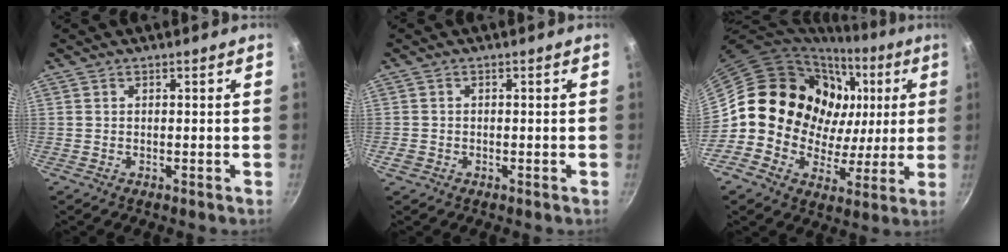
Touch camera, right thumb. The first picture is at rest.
{"total": 1.7, "force": [-0.7, 1.4, 0.6], "torque": [-0.012, 0.002, -0.010]}
{"total": 21.5, "force": [4.9, 18.1, 10.6], "torque": [-0.139, 0.014, 0.081]}